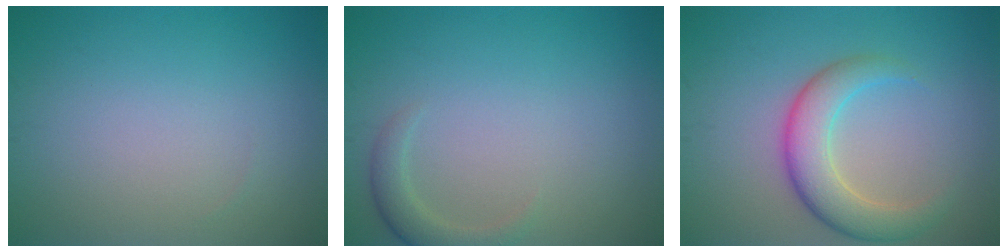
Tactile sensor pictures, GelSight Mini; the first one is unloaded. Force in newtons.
{"total": 2.0, "press": 2.0, "slide": 0.2}
{"total": 4.8, "press": 4.8, "slide": 0.1}